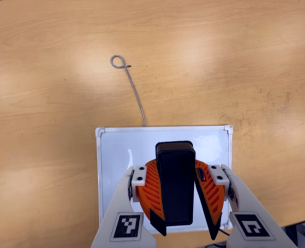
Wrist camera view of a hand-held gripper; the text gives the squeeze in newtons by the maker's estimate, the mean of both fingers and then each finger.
{"total": 9.9, "left": 9.8, "right": 10.0}